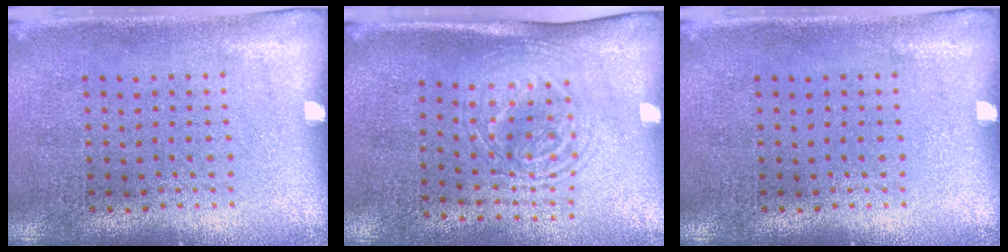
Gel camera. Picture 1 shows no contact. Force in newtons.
{"total": 1.7, "press": 1.3, "slide": 1.0}
{"total": 0.0}